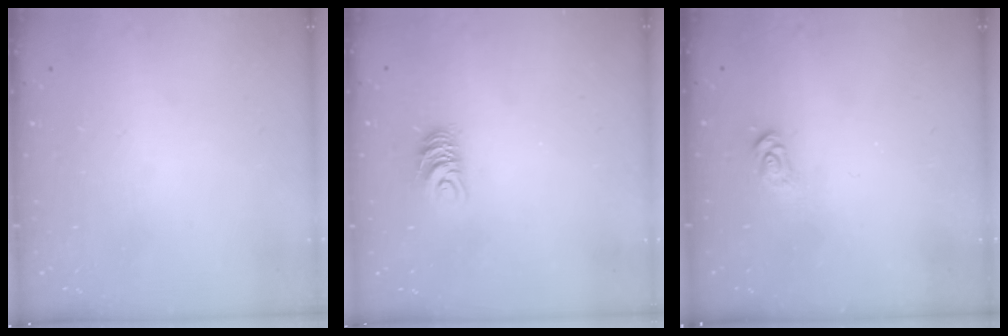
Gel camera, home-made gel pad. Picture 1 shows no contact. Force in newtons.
{"total": 7.3, "press": 7.3, "slide": 0.4}
{"total": 3.8, "press": 3.8, "slide": 0.4}